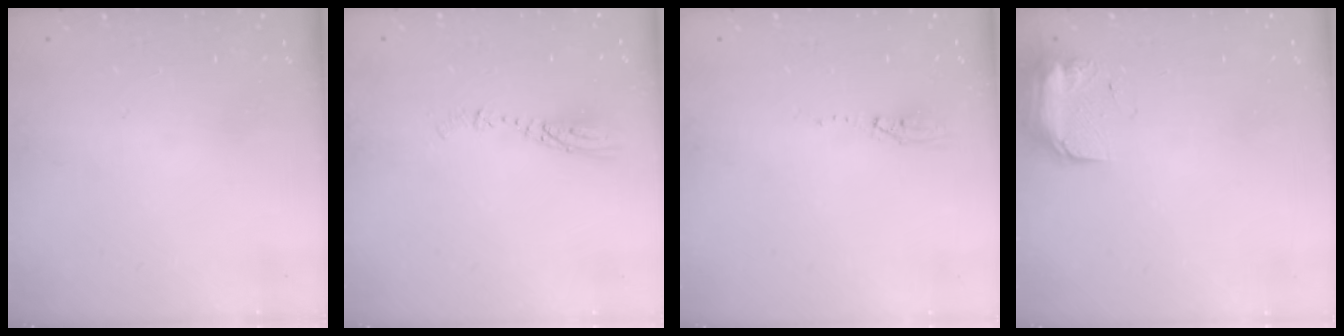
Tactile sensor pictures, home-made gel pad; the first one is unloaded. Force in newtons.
{"total": 4.0, "press": 3.9, "slide": 0.2}
{"total": 4.2, "press": 2.6, "slide": 3.3}
{"total": 11.2, "press": 9.8, "slide": 5.5}